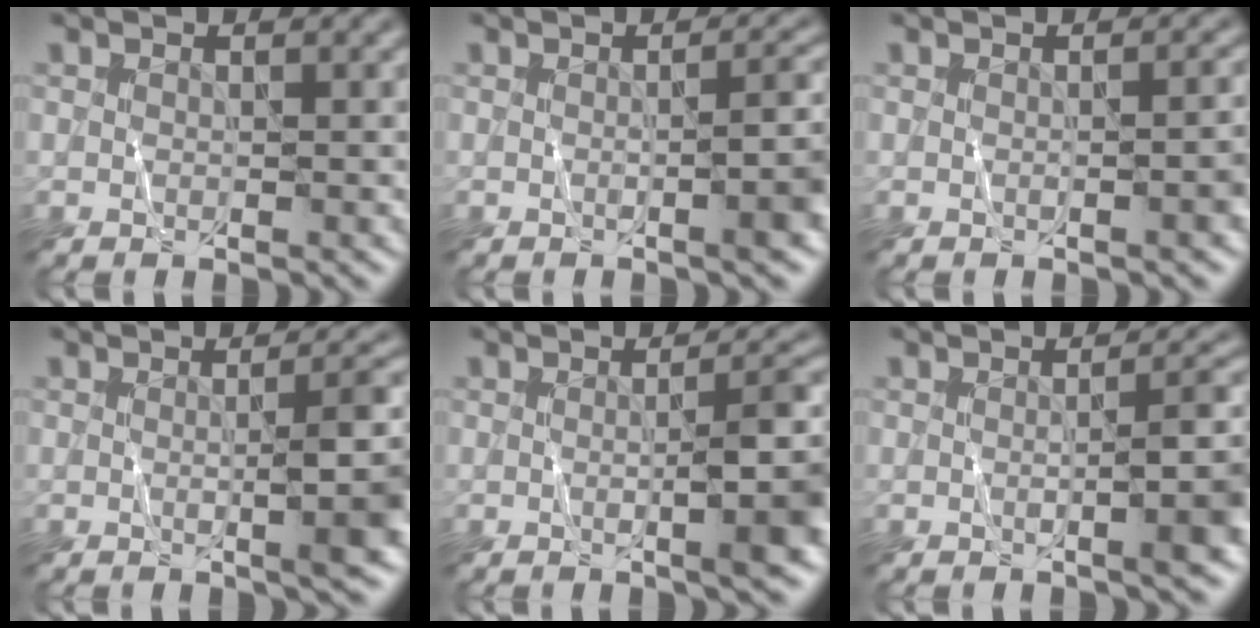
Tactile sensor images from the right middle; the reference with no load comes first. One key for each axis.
{"total": 3.6, "fx": -0.5, "fy": 0.8, "fz": 3.5, "tx": -0.040, "ty": 0.007, "tz": -0.009}
{"total": 1.8, "fx": -0.3, "fy": 0.4, "fz": 1.7, "tx": -0.021, "ty": 0.003, "tz": -0.005}
{"total": 5.9, "fx": -0.3, "fy": 1.3, "fz": 5.8, "tx": -0.068, "ty": 0.006, "tz": -0.004}
{"total": 6.0, "fx": -0.5, "fy": 1.2, "fz": 5.9, "tx": -0.072, "ty": 0.006, "tz": -0.008}
{"total": 4.5, "fx": -0.5, "fy": 0.9, "fz": 4.4, "tx": -0.054, "ty": 0.006, "tz": -0.010}